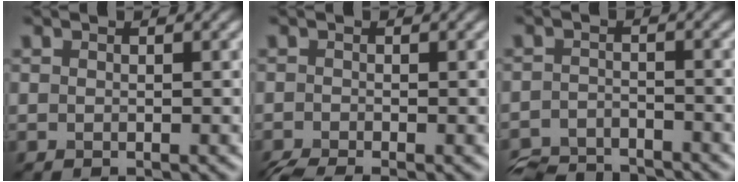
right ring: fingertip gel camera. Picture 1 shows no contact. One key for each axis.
{"total": 2.7, "fx": -2.2, "fy": 0.4, "fz": 1.5, "tx": -0.027, "ty": -0.012, "tz": -0.046}
{"total": 5.7, "fx": -5.4, "fy": 1.3, "fz": 1.2, "tx": -0.021, "ty": -0.016, "tz": -0.102}